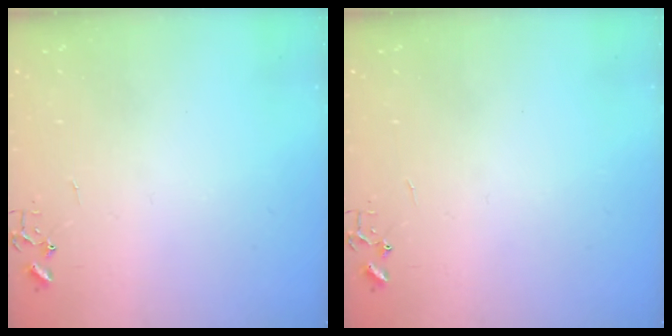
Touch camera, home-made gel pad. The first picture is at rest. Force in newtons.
{"total": 0.0}